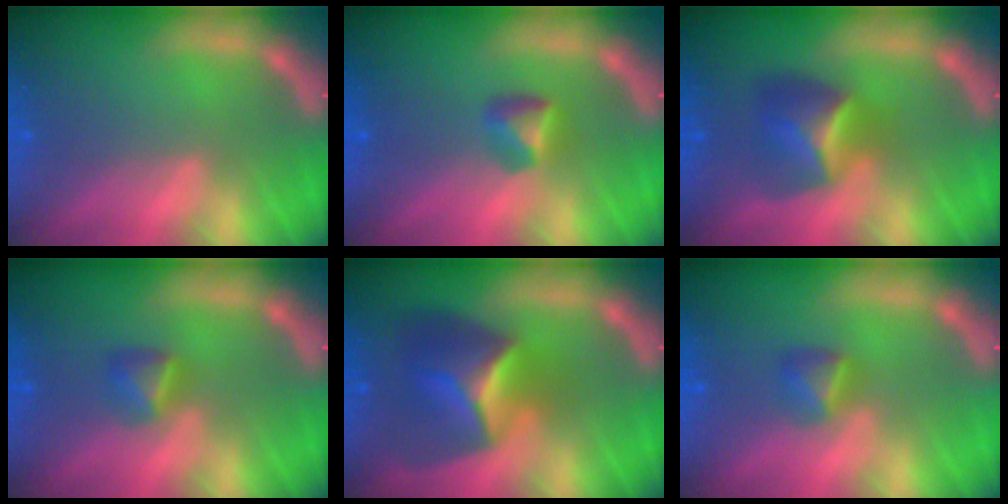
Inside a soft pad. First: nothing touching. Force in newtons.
{"total": 1.9}
{"total": 4.4}
{"total": 1.9}
{"total": 6.9}
{"total": 1.9}